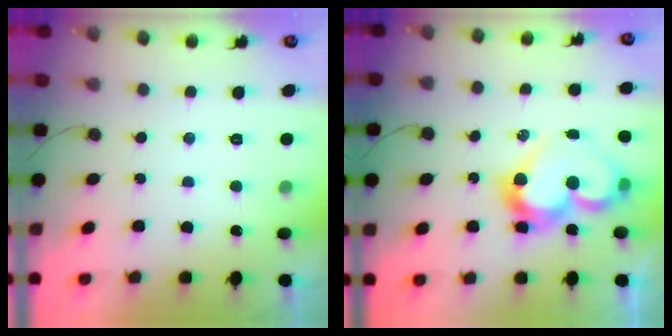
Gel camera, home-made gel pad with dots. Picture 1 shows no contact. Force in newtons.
{"total": 14.6, "press": 14.2, "slide": 3.1}